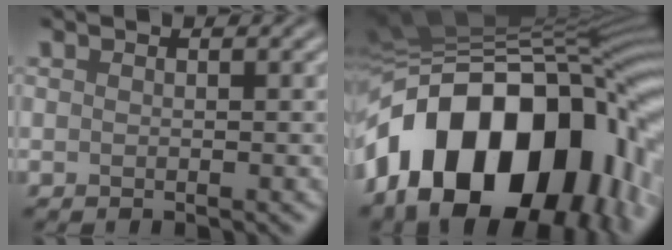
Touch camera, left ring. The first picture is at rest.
{"total": 19.5, "force": [-6.4, 11.7, 14.2], "torque": [-0.231, 0.009, -0.103]}